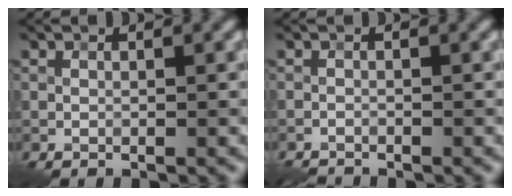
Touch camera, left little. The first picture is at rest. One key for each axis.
{"total": 2.5, "fx": -2.5, "fy": 0.2, "fz": 0.5, "tx": -0.018, "ty": -0.009, "tz": -0.047}